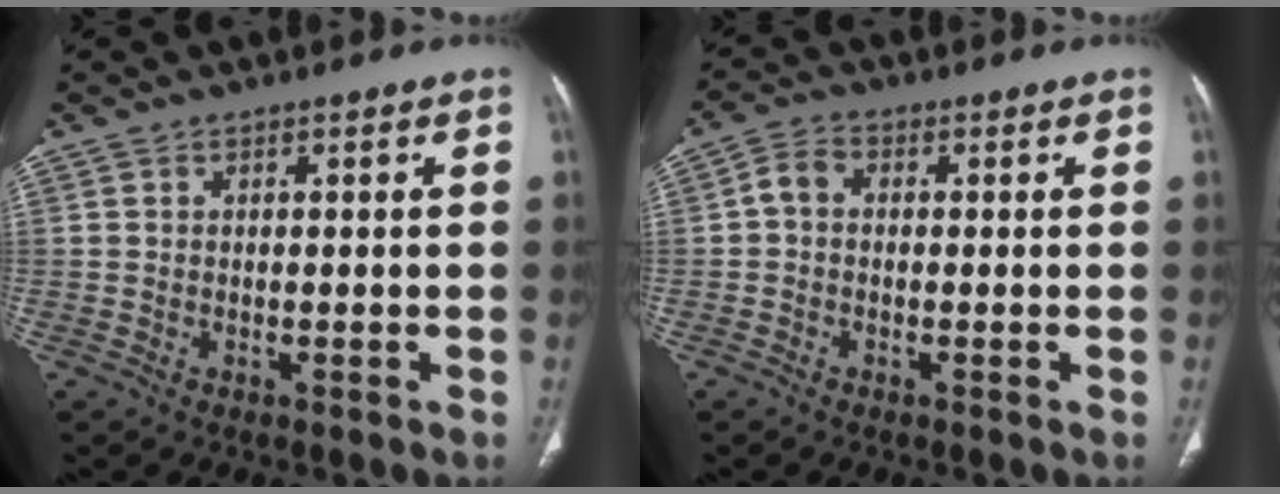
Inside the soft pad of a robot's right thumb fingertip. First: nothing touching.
{"total": 3.4, "force": [-0.1, 2.5, 2.3], "torque": [-0.039, 0.010, -0.012]}